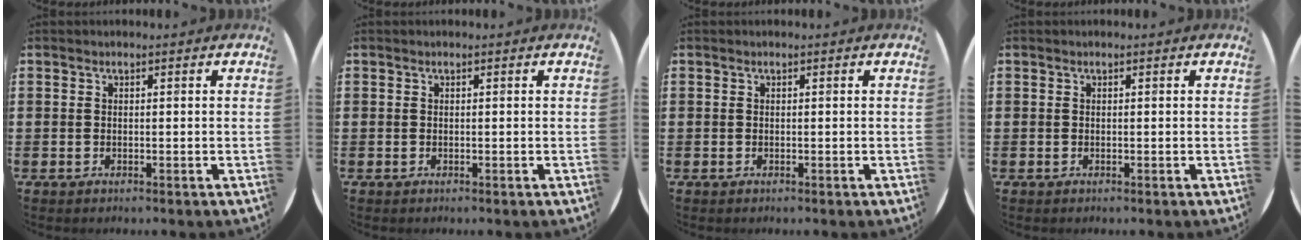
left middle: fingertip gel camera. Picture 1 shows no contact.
{"total": 0.0}
{"total": 0.0}
{"total": 0.0}